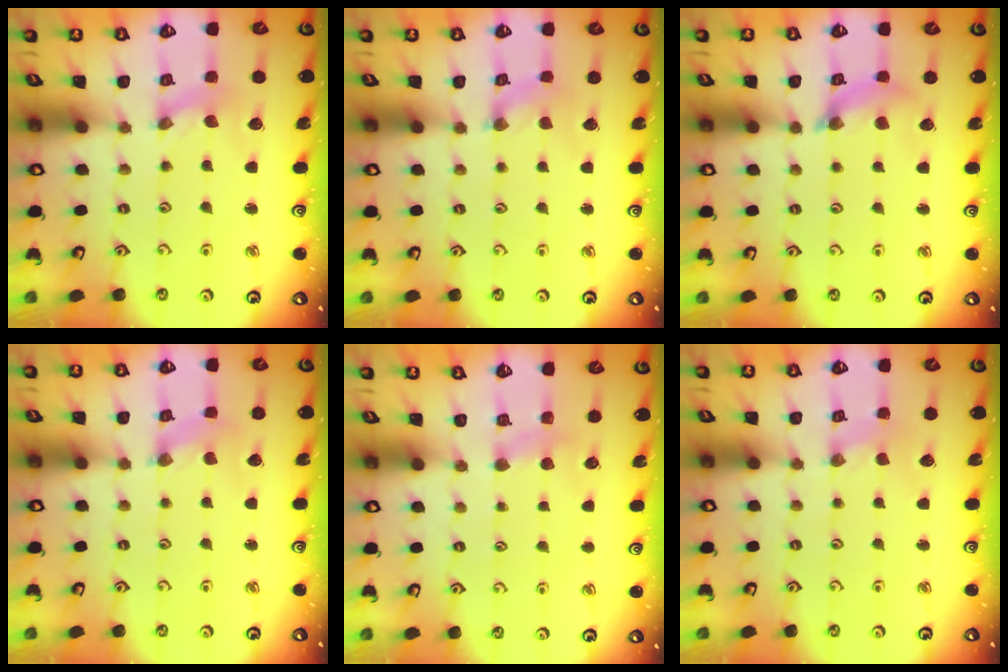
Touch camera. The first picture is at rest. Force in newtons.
{"total": 0.0}
{"total": 6.4, "press": 6.4, "slide": 0.6}
{"total": 1.4, "press": 1.3, "slide": 0.3}
{"total": 2.9, "press": 2.9, "slide": 0.5}
{"total": 0.0}